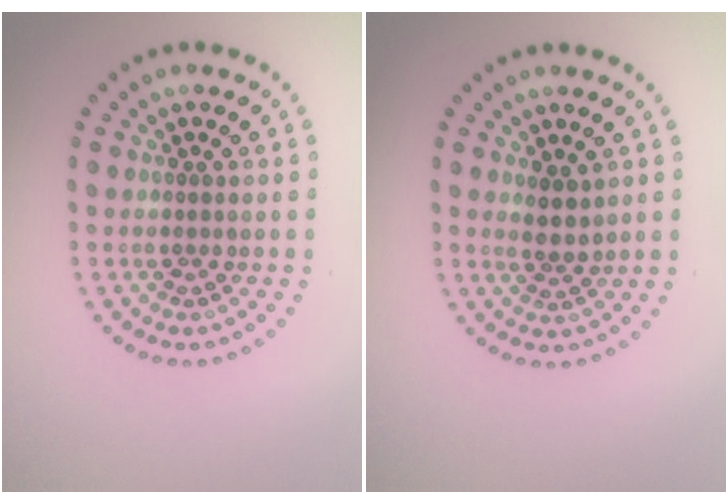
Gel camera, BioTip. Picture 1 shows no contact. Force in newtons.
{"total": 1.9, "press": 1.7, "slide": 0.8}